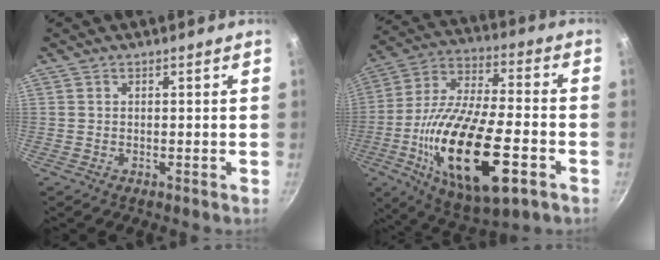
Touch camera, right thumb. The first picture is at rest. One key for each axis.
{"total": 26.0, "fx": -8.2, "fy": 10.2, "fz": 22.4, "tx": -0.401, "ty": 0.014, "tz": -0.141}